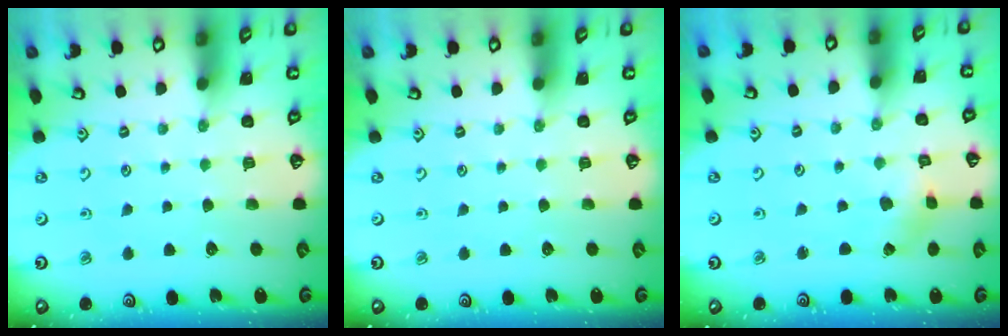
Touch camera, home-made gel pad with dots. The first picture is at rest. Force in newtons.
{"total": 0.0}
{"total": 1.4, "press": 1.4, "slide": 0.2}